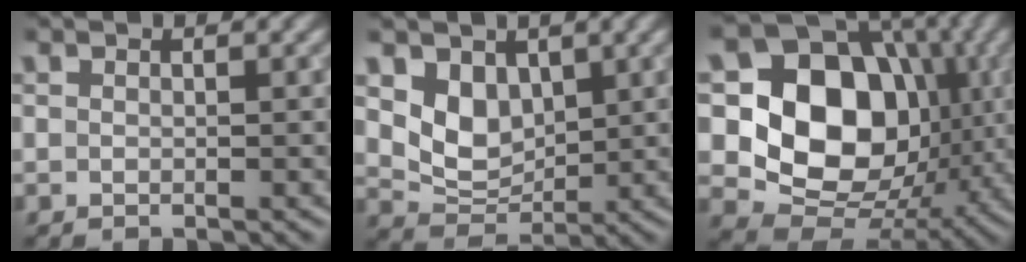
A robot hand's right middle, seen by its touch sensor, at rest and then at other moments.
{"total": 4.5, "force": [1.6, 3.2, 2.6], "torque": [-0.055, -0.014, 0.033]}
{"total": 14.3, "force": [0.9, 11.2, 8.9], "torque": [-0.131, -0.004, 0.001]}